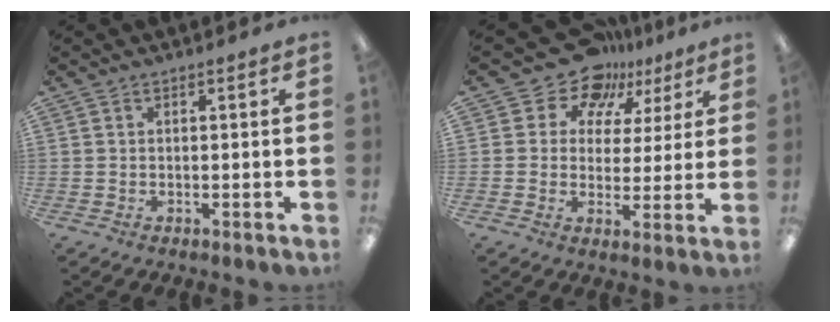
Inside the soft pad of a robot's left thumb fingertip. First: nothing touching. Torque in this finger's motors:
{"motor_torque": [0.05, 0.11, -0.14, -0.13, -0.02]}